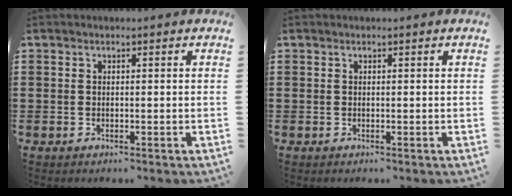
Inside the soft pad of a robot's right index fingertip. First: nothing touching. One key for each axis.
{"total": 0.0}